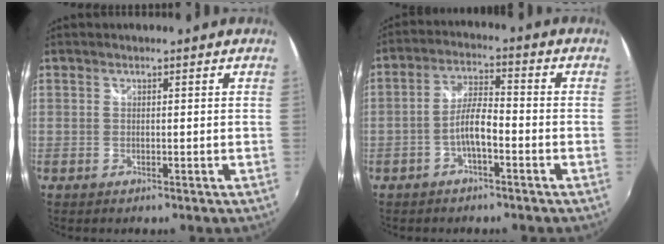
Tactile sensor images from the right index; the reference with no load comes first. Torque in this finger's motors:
{"motor_torque": [0.65, -0.38, 0.35, 0.12]}